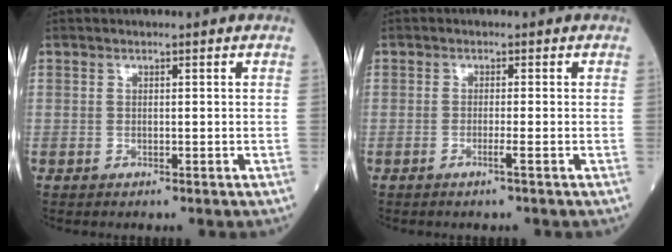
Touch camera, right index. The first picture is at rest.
{"total": 1.2, "force": [-0.5, -0.4, 1.0], "torque": [-0.018, 0.000, -0.010]}